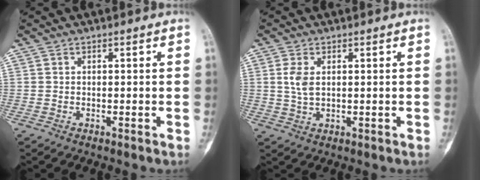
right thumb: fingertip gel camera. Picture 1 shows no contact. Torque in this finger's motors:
{"motor_torque": [0.20, 0.62, 0.61, 0.03, 0.15]}